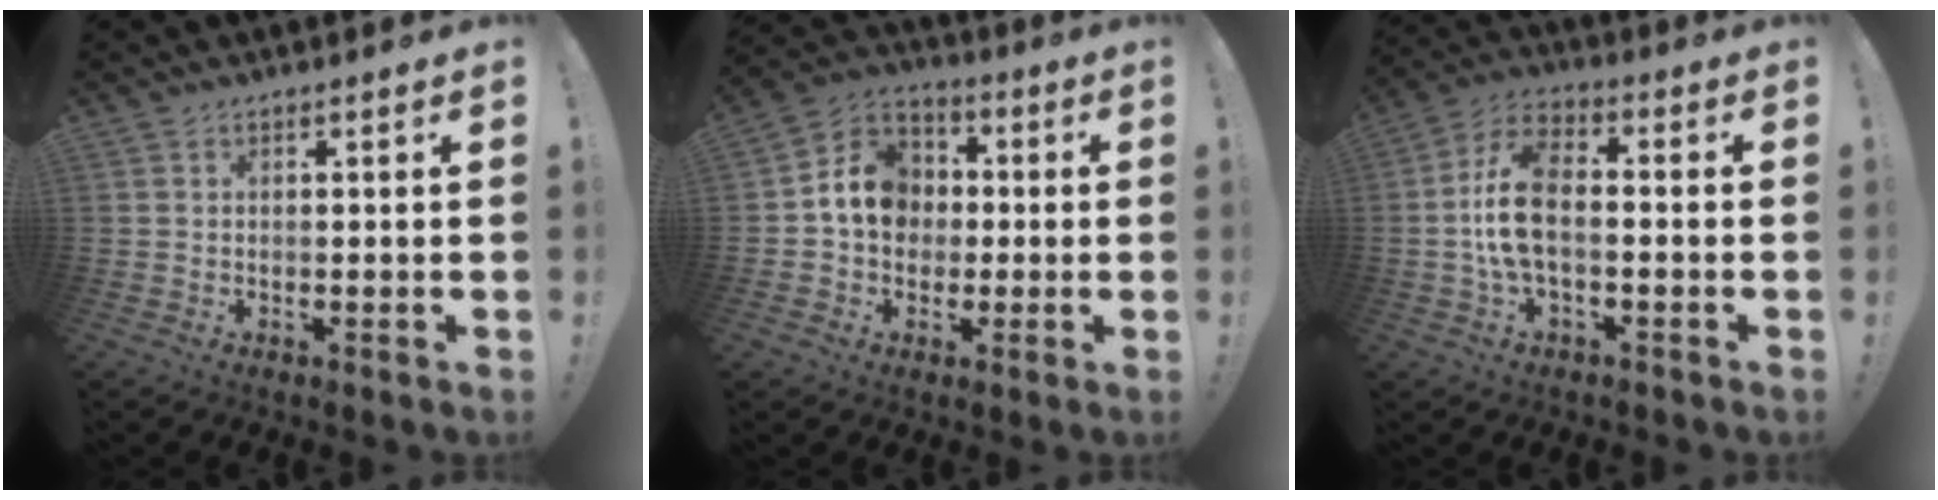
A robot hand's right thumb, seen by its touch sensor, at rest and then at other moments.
{"total": 11.7, "force": [0.1, 10.4, 5.4], "torque": [-0.073, 0.013, 0.010]}
{"total": 11.7, "force": [-1.4, 5.9, 10.0], "torque": [-0.210, 0.012, -0.022]}